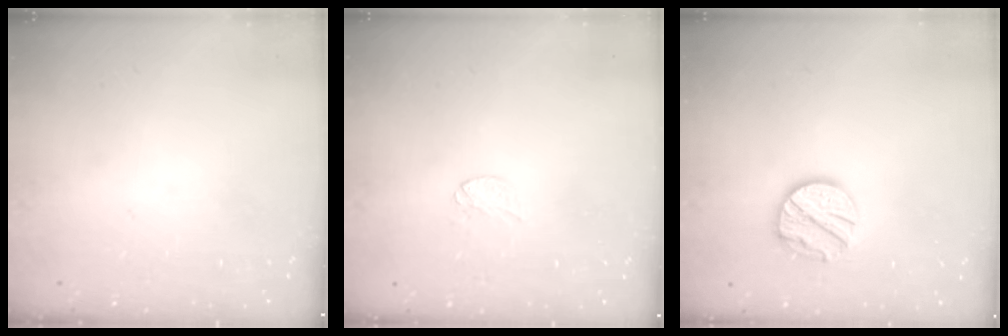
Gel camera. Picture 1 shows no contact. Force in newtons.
{"total": 3.0, "press": 3.0, "slide": 0.2}
{"total": 11.7, "press": 11.7, "slide": 1.0}